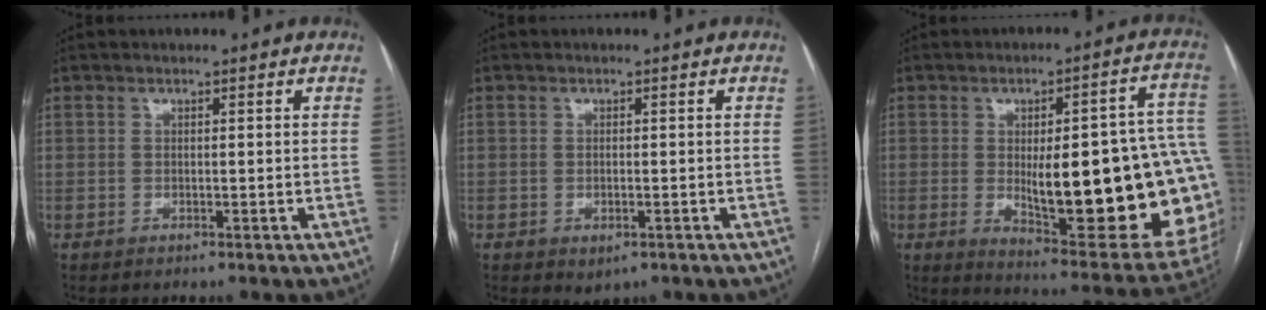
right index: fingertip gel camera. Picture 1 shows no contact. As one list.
[{"total": 2.4, "force": [-1.0, 1.3, 1.8], "torque": [-0.027, -0.004, -0.004]}, {"total": 27.5, "force": [-2.5, 6.5, 26.5], "torque": [-0.257, 0.012, -0.012]}]